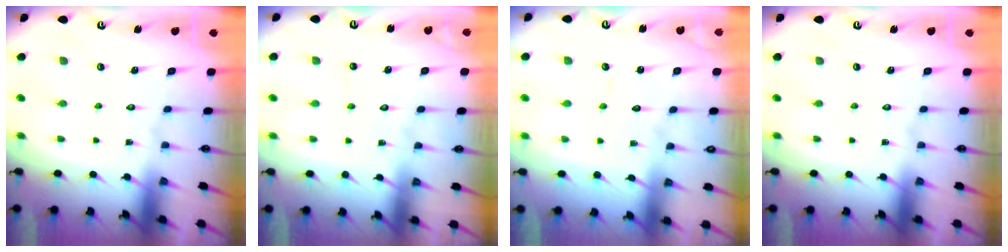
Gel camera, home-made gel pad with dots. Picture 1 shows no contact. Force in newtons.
{"total": 2.4, "press": 2.4, "slide": 0.3}
{"total": 3.8, "press": 3.8, "slide": 0.3}
{"total": 0.0}